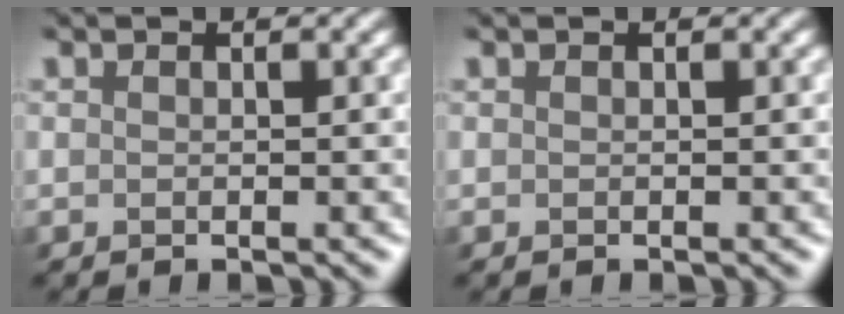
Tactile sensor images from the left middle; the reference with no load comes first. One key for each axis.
{"total": 0.0}